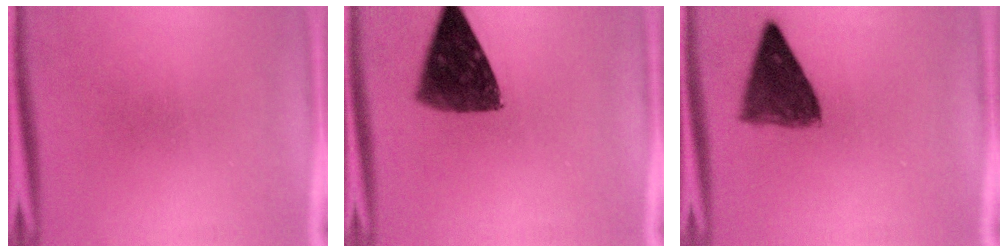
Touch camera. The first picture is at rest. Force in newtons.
{"total": 10.0}
{"total": 7.2}